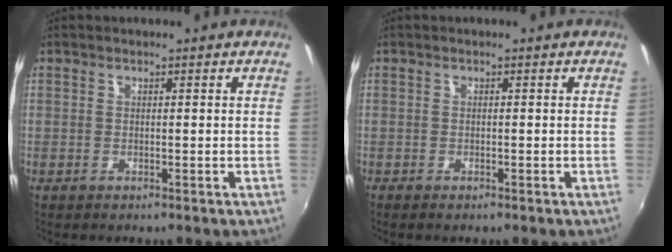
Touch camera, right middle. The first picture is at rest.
{"total": 0.8, "force": [-0.6, 0.3, 0.3], "torque": [-0.008, -0.004, -0.012]}